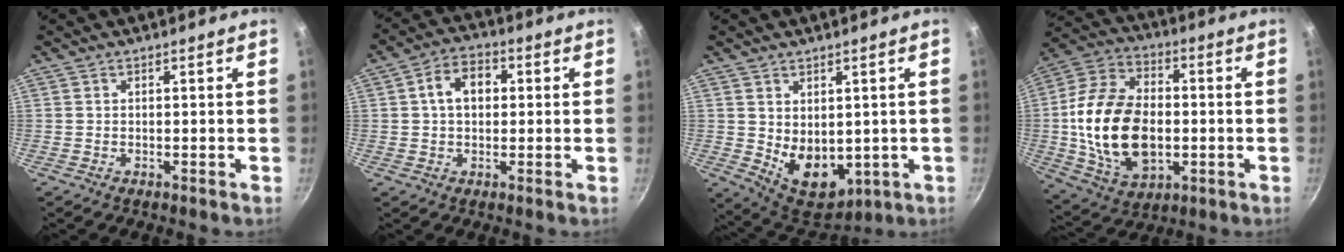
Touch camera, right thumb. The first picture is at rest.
{"total": 7.6, "force": [1.2, 5.5, 5.2], "torque": [-0.063, 0.017, 0.008]}
{"total": 10.5, "force": [0.5, 7.3, 7.5], "torque": [-0.087, -0.027, 0.035]}
{"total": 20.3, "force": [-1.4, 13.1, 15.4], "torque": [-0.273, 0.013, -0.016]}